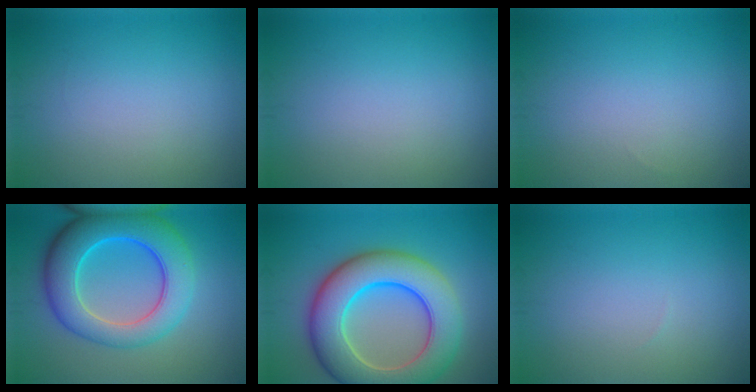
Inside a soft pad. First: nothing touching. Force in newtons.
{"total": 0.0}
{"total": 0.0}
{"total": 9.4, "press": 9.4, "slide": 0.4}
{"total": 11.0, "press": 11.0, "slide": 0.6}
{"total": 0.0}